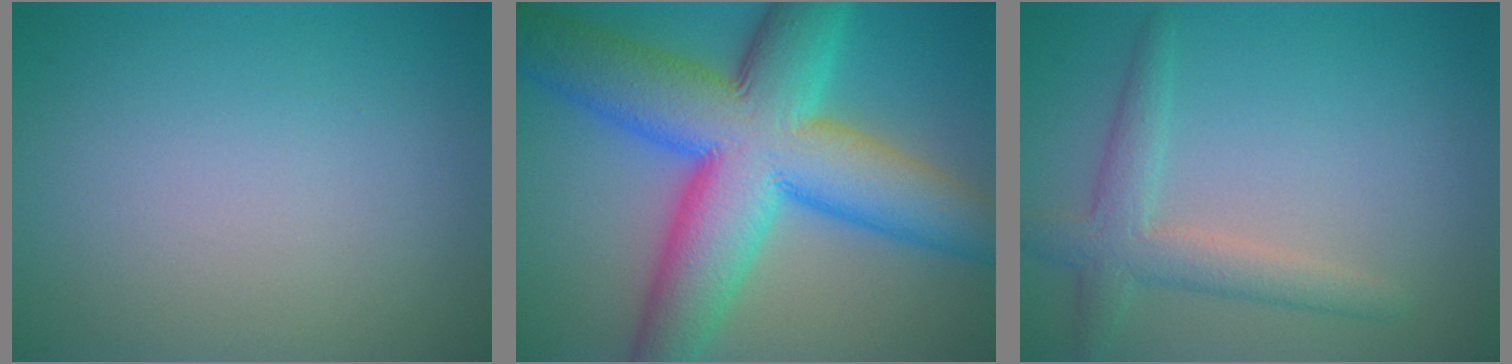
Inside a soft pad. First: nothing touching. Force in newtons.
{"total": 14.5, "press": 14.5, "slide": 0.1}
{"total": 3.2, "press": 3.2, "slide": 0.1}